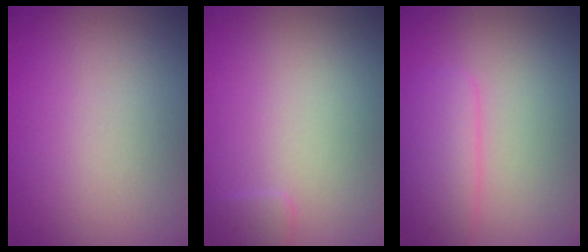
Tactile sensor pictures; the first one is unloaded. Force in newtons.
{"total": 0.9, "press": 0.9, "slide": 0.0}
{"total": 3.1, "press": 3.1, "slide": 0.2}